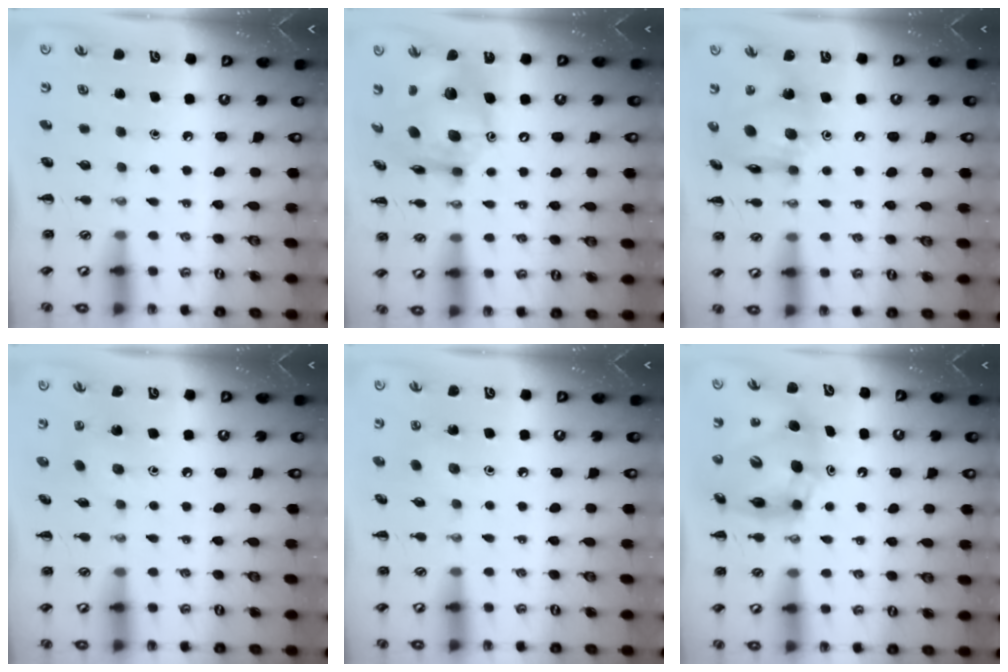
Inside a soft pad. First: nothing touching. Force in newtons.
{"total": 14.5, "press": 13.7, "slide": 4.8}
{"total": 14.4, "press": 14.3, "slide": 1.7}
{"total": 4.0, "press": 3.9, "slide": 0.4}
{"total": 3.2, "press": 3.0, "slide": 0.9}
{"total": 12.6, "press": 12.1, "slide": 3.5}